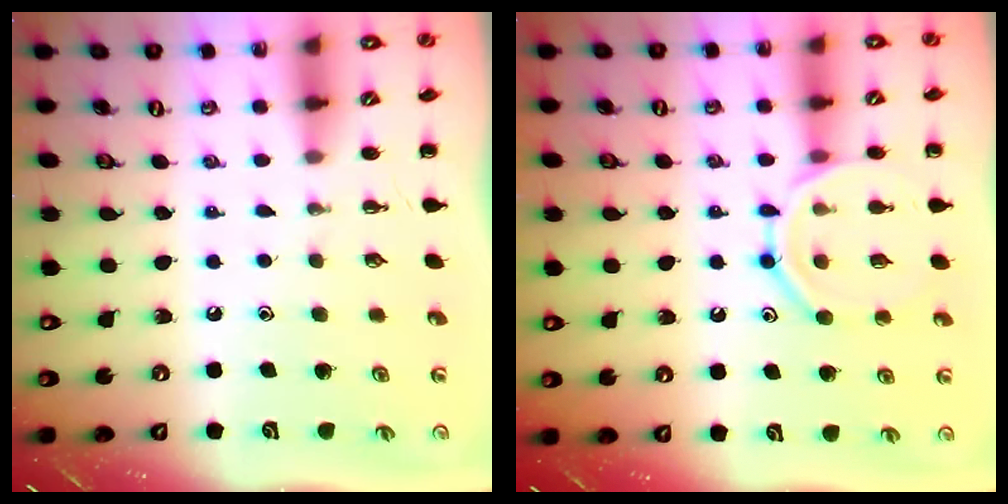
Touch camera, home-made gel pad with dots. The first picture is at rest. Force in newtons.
{"total": 12.8, "press": 12.7, "slide": 1.2}